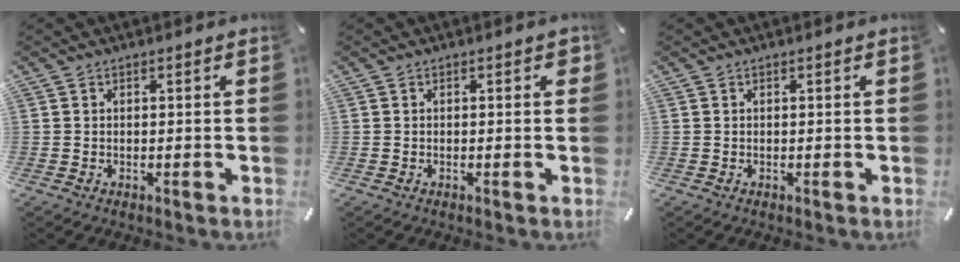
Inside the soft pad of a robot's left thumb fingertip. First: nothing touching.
{"total": 1.4, "force": [0.0, 0.7, 1.2], "torque": [-0.014, 0.001, -0.004]}
{"total": 0.0}